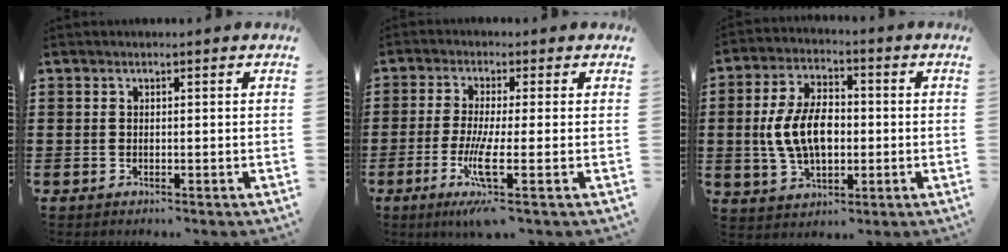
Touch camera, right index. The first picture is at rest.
{"total": 6.9, "force": [-2.3, 0.2, 6.5], "torque": [-0.136, -0.023, -0.043]}
{"total": 9.4, "force": [-0.4, 5.6, 7.6], "torque": [-0.159, 0.007, -0.014]}